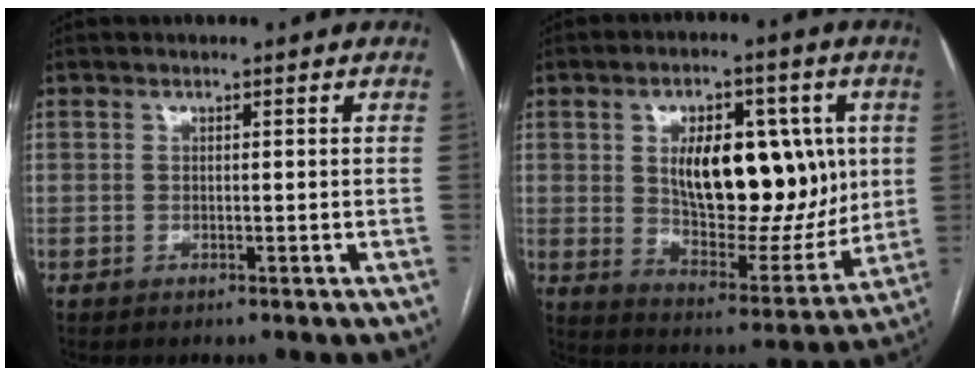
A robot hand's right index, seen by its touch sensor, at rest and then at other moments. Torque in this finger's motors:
{"motor_torque": [1.48, 0.43, 0.90, 0.17]}